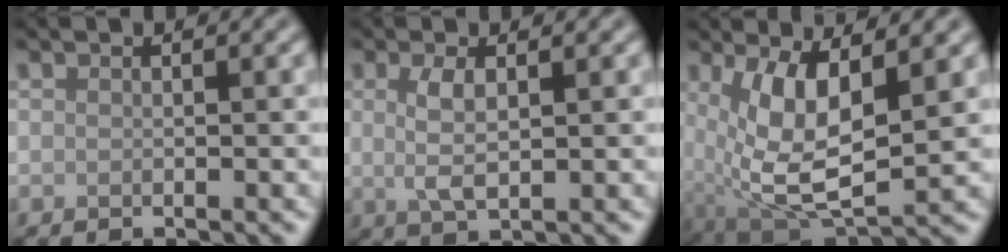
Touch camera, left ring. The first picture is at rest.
{"total": 2.8, "force": [0.5, 1.0, 2.5], "torque": [-0.056, -0.002, 0.010]}
{"total": 8.7, "force": [1.2, 4.0, 7.6], "torque": [-0.165, -0.020, 0.031]}